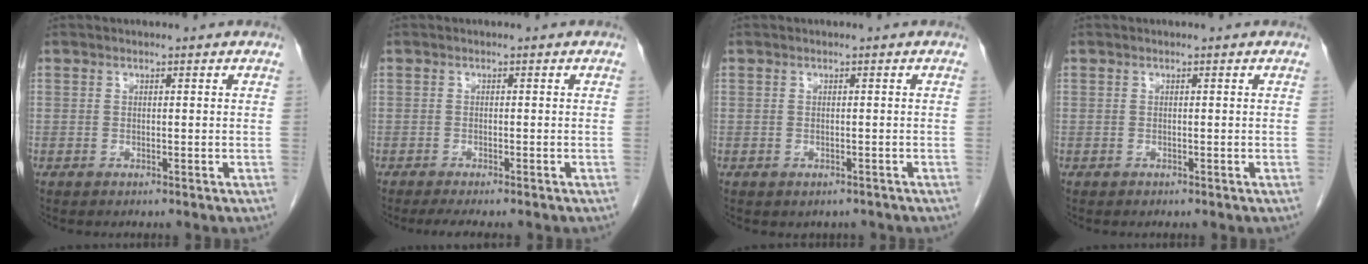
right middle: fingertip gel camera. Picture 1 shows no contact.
{"total": 4.5, "force": [-3.8, 0.5, 2.4], "torque": [-0.026, -0.008, -0.053]}
{"total": 1.2, "force": [-0.9, 0.8, 0.2], "torque": [-0.003, 0.001, -0.009]}
{"total": 0.0}